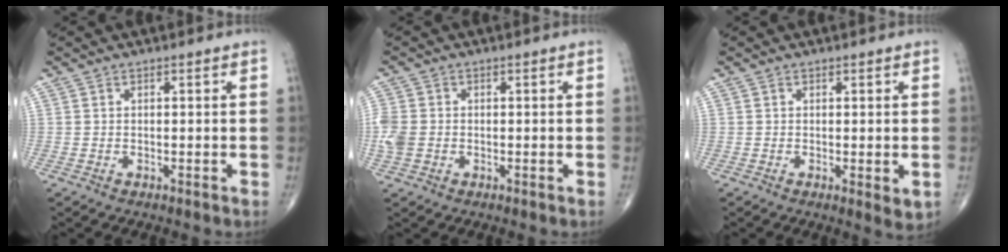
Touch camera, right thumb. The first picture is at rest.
{"total": 4.6, "force": [-0.6, 3.6, 2.7], "torque": [-0.069, 0.006, -0.013]}
{"total": 2.7, "force": [-0.3, 0.8, 2.6], "torque": [-0.036, -0.010, -0.003]}